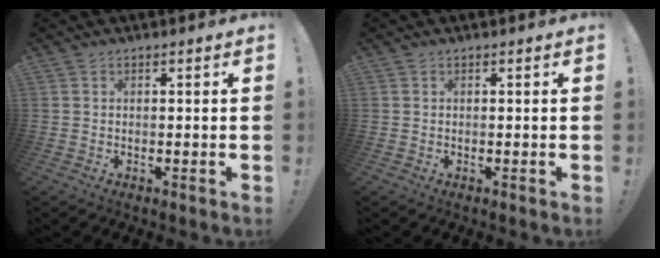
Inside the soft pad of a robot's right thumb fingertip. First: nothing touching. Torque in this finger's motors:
{"motor_torque": [-0.03, 0.03, -0.01, 0.01, 0.02]}